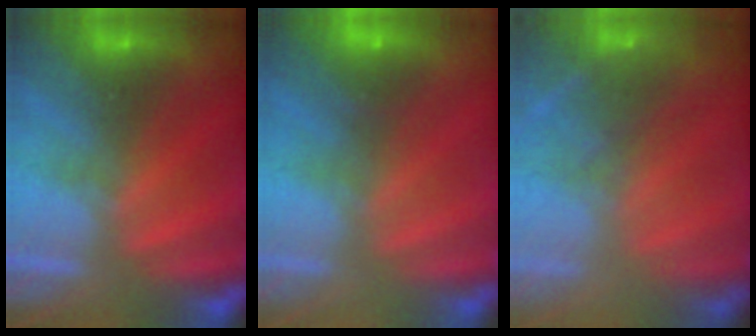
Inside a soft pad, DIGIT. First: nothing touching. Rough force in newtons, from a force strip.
{"total": 2.4}
{"total": 5.8}